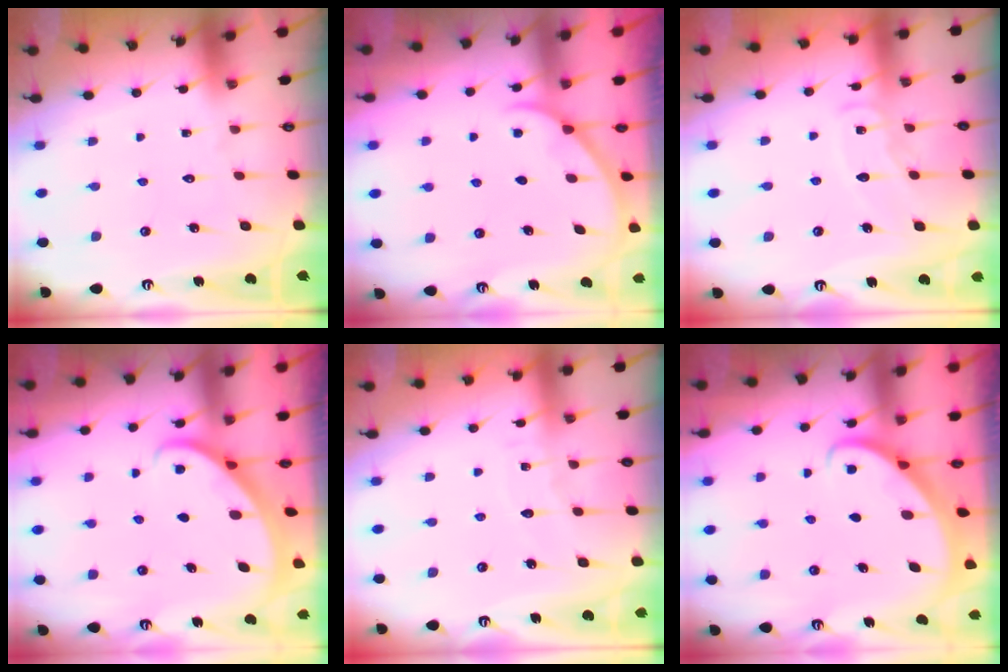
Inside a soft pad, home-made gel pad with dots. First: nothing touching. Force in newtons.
{"total": 2.1, "press": 2.0, "slide": 0.3}
{"total": 7.6, "press": 7.5, "slide": 0.7}
{"total": 1.9, "press": 1.9, "slide": 0.2}
{"total": 3.7, "press": 3.7, "slide": 0.2}
{"total": 2.7, "press": 2.7, "slide": 0.2}